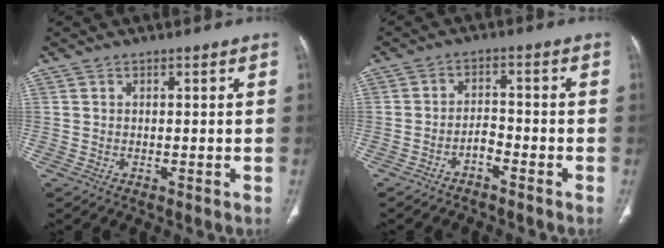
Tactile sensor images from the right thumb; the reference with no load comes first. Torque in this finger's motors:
{"motor_torque": [-0.16, -0.01, -0.03, -0.03, -0.03]}